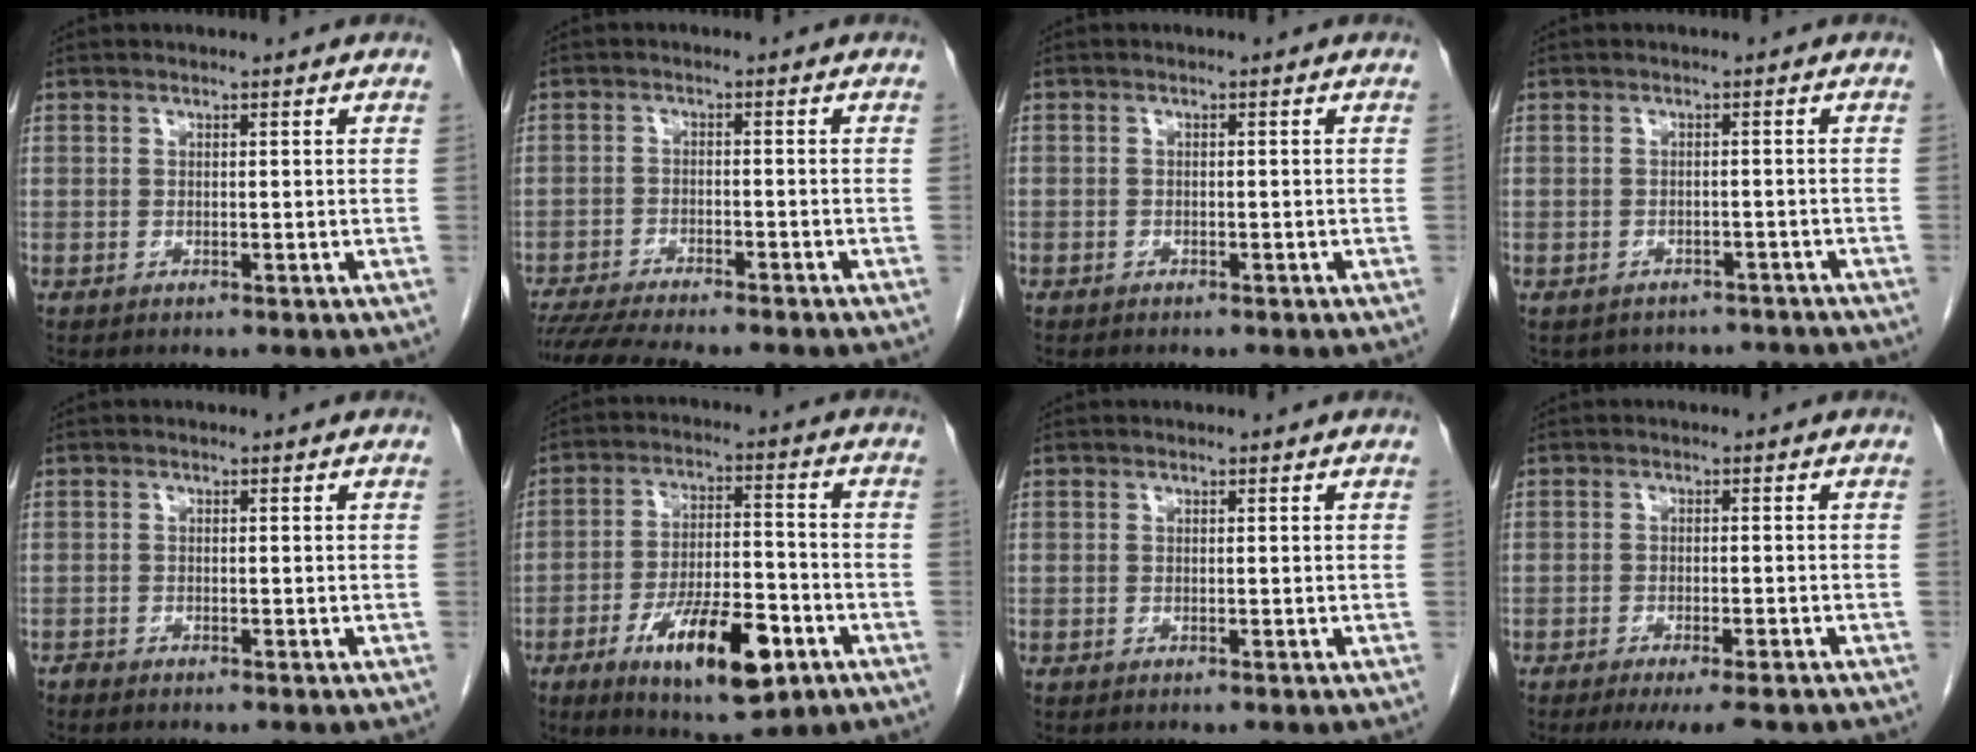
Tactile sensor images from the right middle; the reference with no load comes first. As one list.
[{"total": 11.8, "force": [-10.3, 1.1, 5.6], "torque": [-0.079, -0.013, -0.154]}, {"total": 0.7, "force": [-0.5, 0.5, 0.1], "torque": [-0.008, 0.003, -0.011]}, {"total": 8.6, "force": [-7.7, 3.7, 1.0], "torque": [-0.010, 0.018, -0.082]}, {"total": 0.6, "force": [-0.6, 0.1, -0.1], "torque": [-0.006, -0.002, -0.016]}, {"total": 13.8, "force": [-6.5, 4.1, 11.4], "torque": [-0.193, -0.005, -0.100]}, {"total": 0.0}, {"total": 7.4, "force": [-5.8, 1.4, 4.3], "torque": [-0.049, -0.009, -0.084]}]